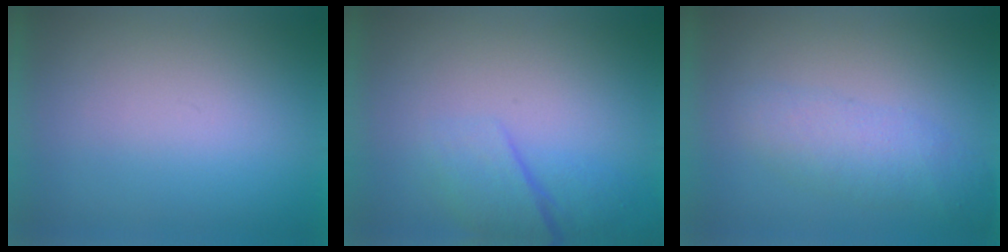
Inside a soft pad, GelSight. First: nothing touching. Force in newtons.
{"total": 2.5}
{"total": 2.3}